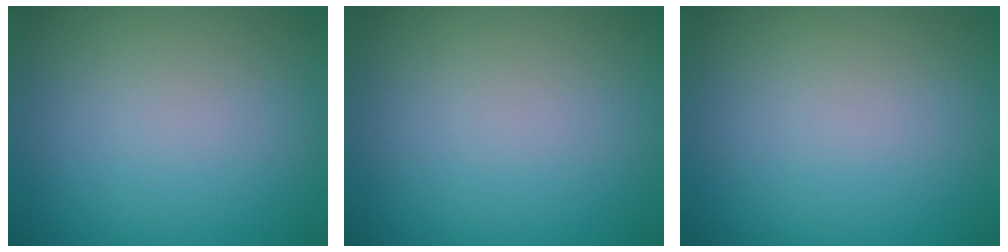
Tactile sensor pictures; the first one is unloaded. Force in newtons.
{"total": 0.0}
{"total": 0.0}